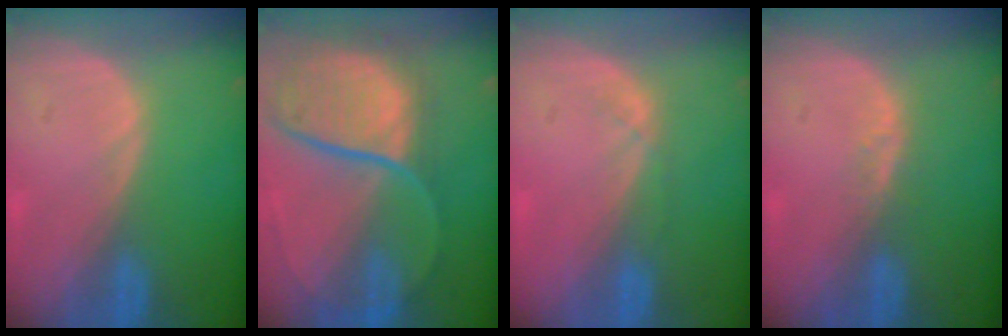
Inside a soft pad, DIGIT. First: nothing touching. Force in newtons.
{"total": 11.8, "press": 9.8, "slide": 6.6}
{"total": 1.7, "press": 1.5, "slide": 0.8}
{"total": 1.9, "press": 1.4, "slide": 1.3}